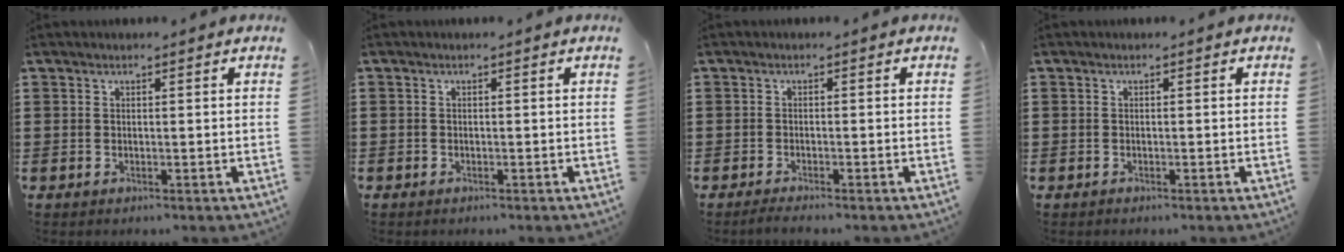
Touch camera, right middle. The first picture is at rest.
{"total": 0.7, "force": [-0.5, 0.5, -0.1], "torque": [0.000, 0.001, -0.012]}
{"total": 1.3, "force": [-1.3, 0.1, 0.3], "torque": [-0.007, -0.001, -0.024]}
{"total": 0.6, "force": [-0.4, 0.4, 0.0], "torque": [0.000, 0.001, -0.009]}